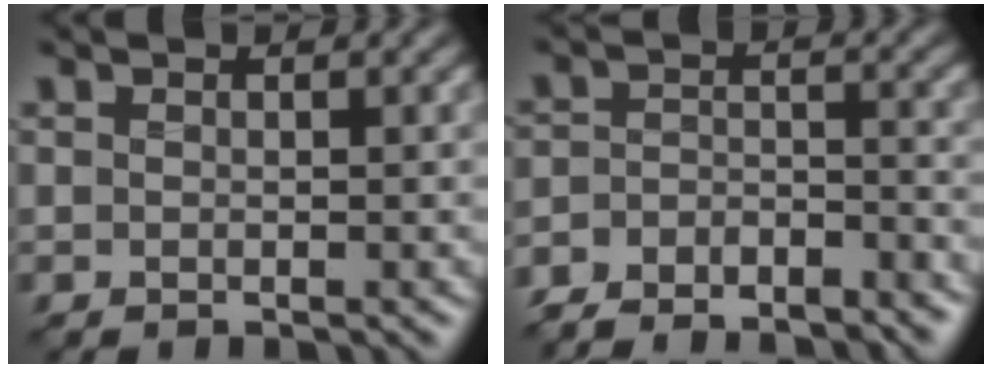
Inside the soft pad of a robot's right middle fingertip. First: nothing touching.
{"total": 5.6, "force": [-5.3, 1.4, 1.4], "torque": [-0.028, -0.010, -0.096]}